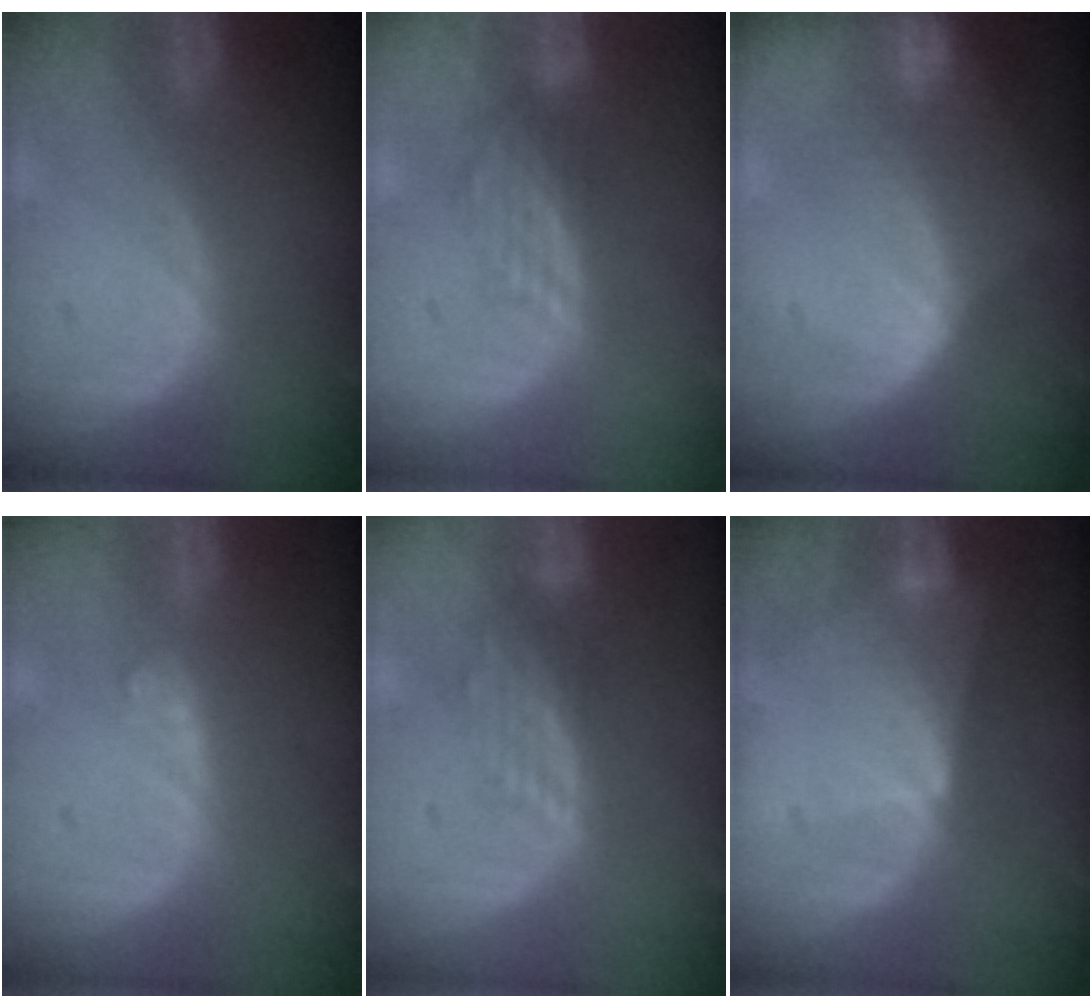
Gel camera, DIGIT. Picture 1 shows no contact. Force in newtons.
{"total": 3.8, "press": 3.2, "slide": 2.0}
{"total": 8.5, "press": 7.3, "slide": 4.4}
{"total": 2.4, "press": 2.0, "slide": 1.3}
{"total": 3.9, "press": 3.3, "slide": 2.1}
{"total": 6.2, "press": 5.9, "slide": 1.8}